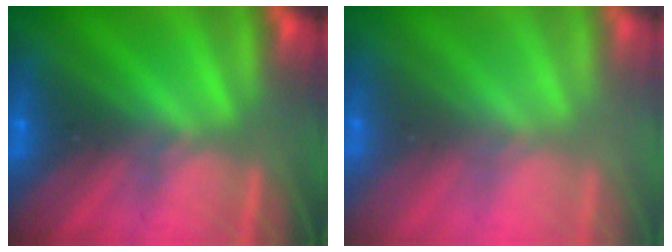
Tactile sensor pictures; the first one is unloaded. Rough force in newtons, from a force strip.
{"total": 2.4}